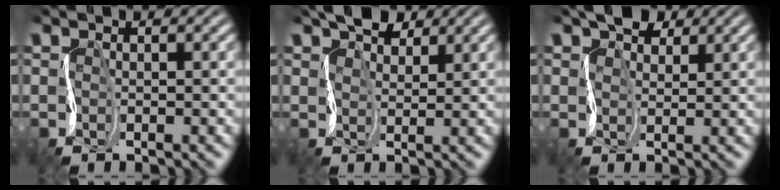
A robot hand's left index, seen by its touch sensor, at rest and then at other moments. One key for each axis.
{"total": 3.7, "fx": 3.4, "fy": 1.2, "fz": 0.6, "tx": -0.028, "ty": 0.008, "tz": 0.056}
{"total": 3.2, "fx": 2.8, "fy": 1.3, "fz": 0.6, "tx": -0.027, "ty": 0.009, "tz": 0.043}